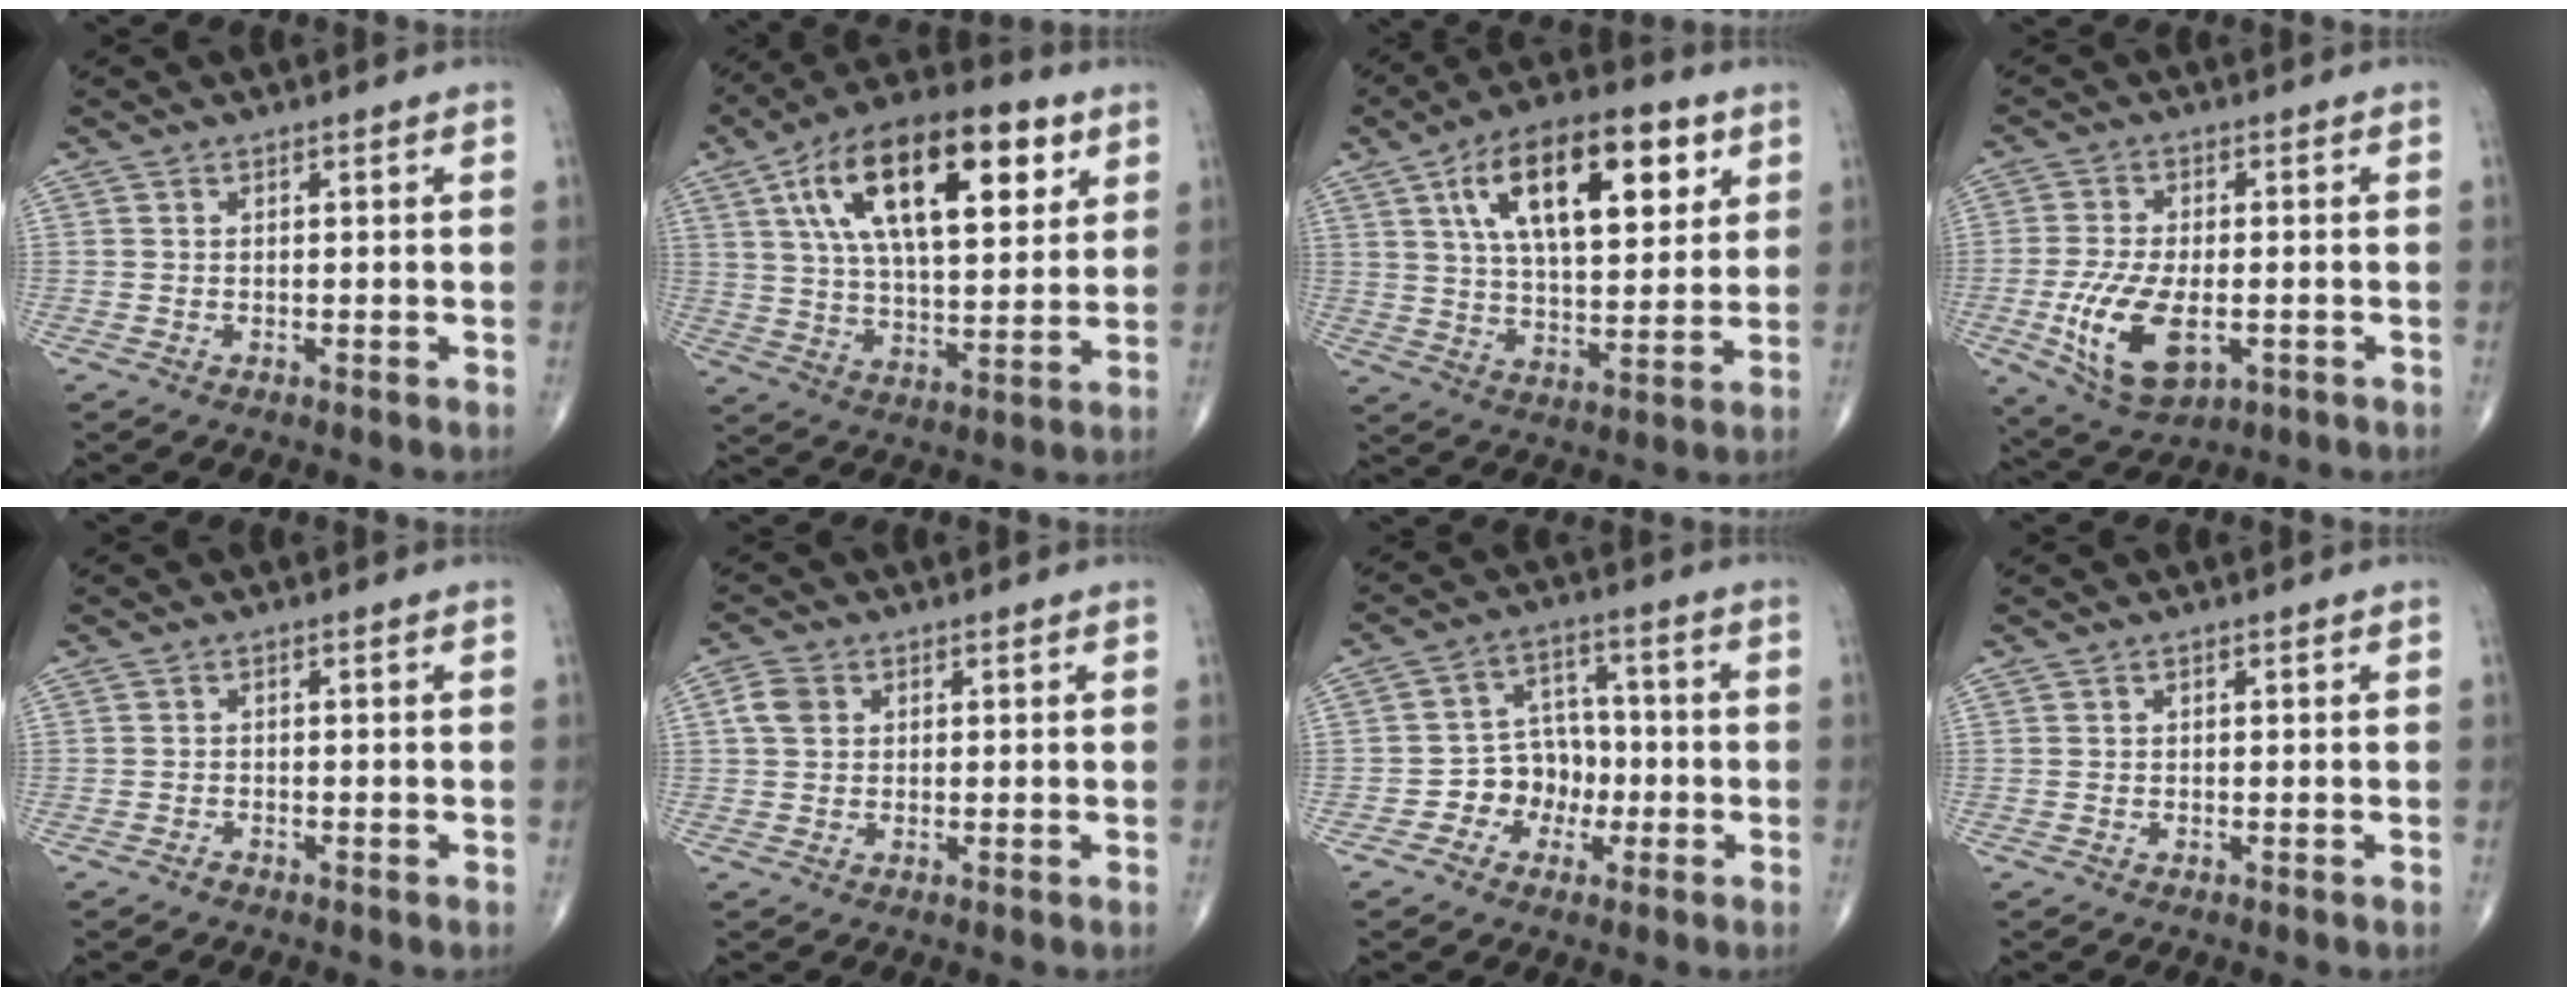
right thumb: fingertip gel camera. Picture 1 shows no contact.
{"total": 24.0, "force": [9.4, 10.6, 19.4], "torque": [-0.308, -0.010, 0.151]}
{"total": 20.4, "force": [8.1, 9.1, 16.4], "torque": [-0.237, -0.020, 0.131]}
{"total": 12.6, "force": [-3.1, 6.3, 10.4], "torque": [-0.203, -0.008, -0.044]}
{"total": 0.6, "force": [-0.5, 0.2, 0.1], "torque": [-0.001, 0.000, -0.013]}
{"total": 3.6, "force": [0.9, 2.8, 2.0], "torque": [-0.039, 0.007, 0.014]}
{"total": 7.8, "force": [-2.4, 6.6, 3.5], "torque": [-0.013, 0.036, -0.048]}
{"total": 0.0}